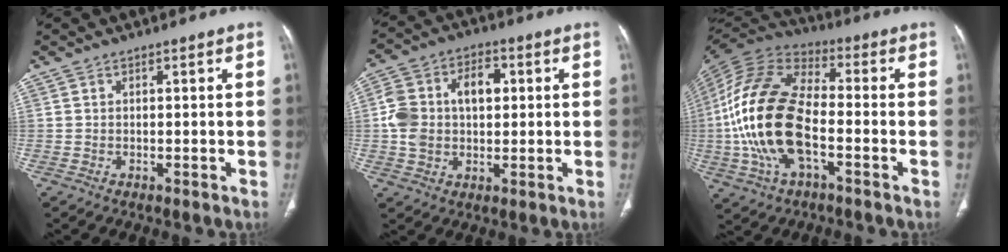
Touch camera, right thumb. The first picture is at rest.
{"total": 12.0, "force": [1.3, 8.2, 8.6], "torque": [-0.148, 0.026, 0.024]}
{"total": 20.6, "force": [-3.7, 10.3, 17.4], "torque": [-0.362, 0.023, -0.071]}